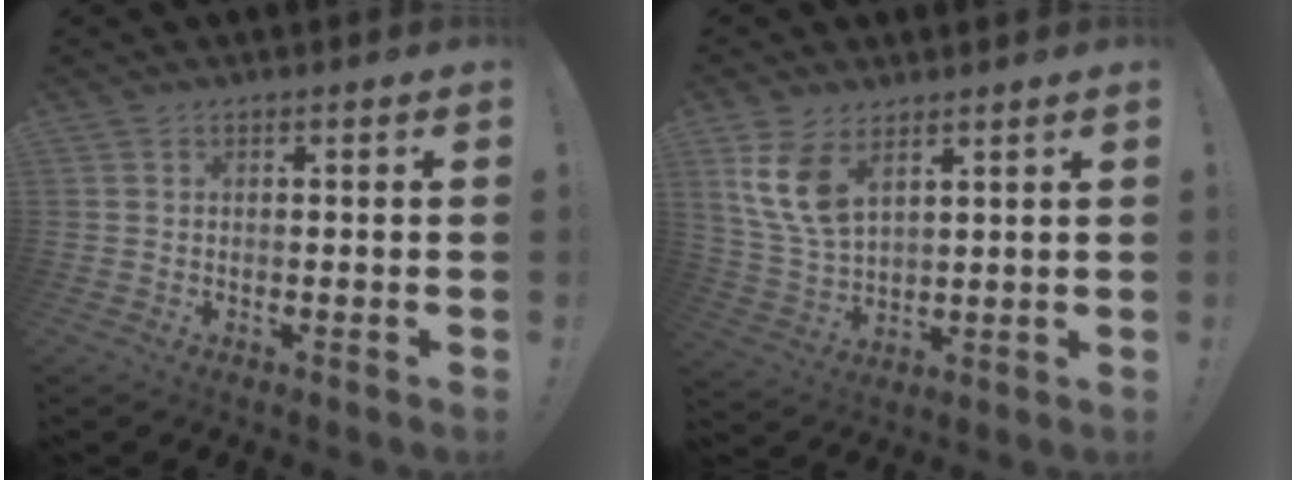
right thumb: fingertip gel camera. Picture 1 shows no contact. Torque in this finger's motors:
{"motor_torque": [-0.65, 1.16, 0.86, 0.10, 0.33]}